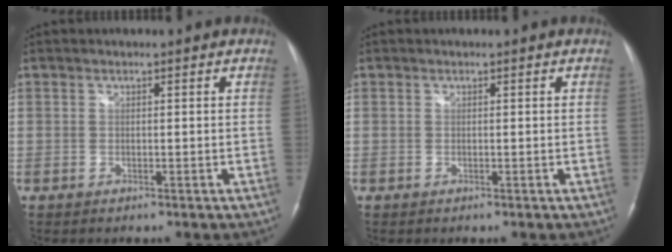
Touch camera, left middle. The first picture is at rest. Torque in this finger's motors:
{"motor_torque": [-0.01, -0.01, 0.01, 0.00]}